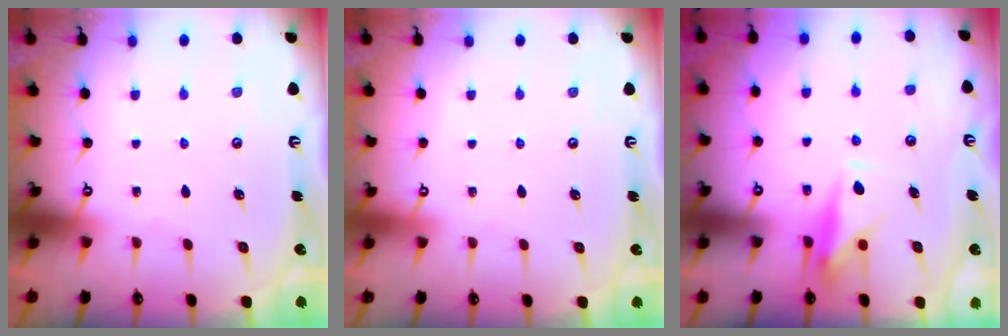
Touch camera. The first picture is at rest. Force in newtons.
{"total": 3.9, "press": 3.9, "slide": 0.1}
{"total": 10.3, "press": 10.3, "slide": 0.4}